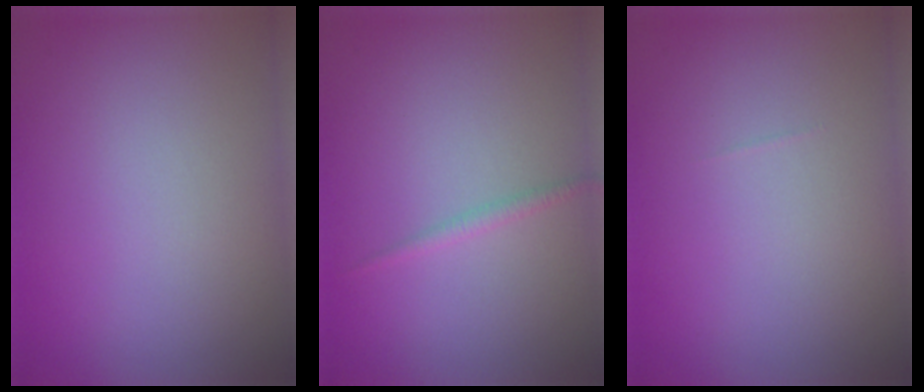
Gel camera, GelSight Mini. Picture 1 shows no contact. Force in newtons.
{"total": 0.9, "press": 0.9, "slide": 0.1}
{"total": 0.0}